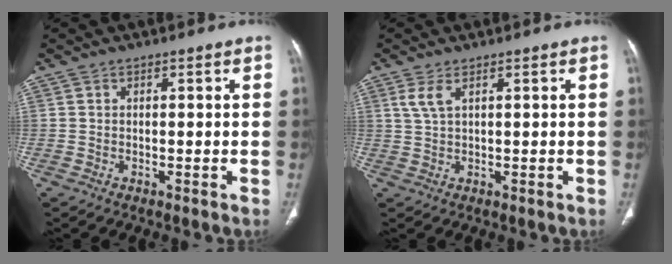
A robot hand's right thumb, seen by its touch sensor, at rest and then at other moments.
{"total": 2.6, "force": [1.2, 0.5, 2.3], "torque": [-0.062, 0.004, 0.034]}